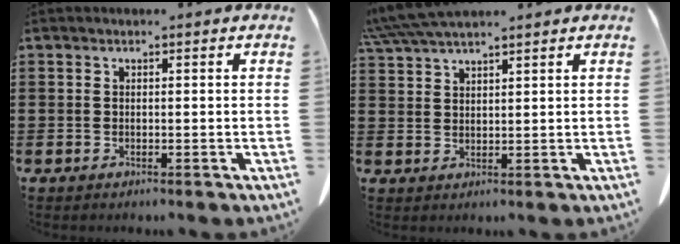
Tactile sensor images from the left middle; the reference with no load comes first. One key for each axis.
{"total": 5.0, "fx": 4.5, "fy": 0.4, "fz": 2.2, "tx": -0.056, "ty": -0.008, "tz": 0.085}